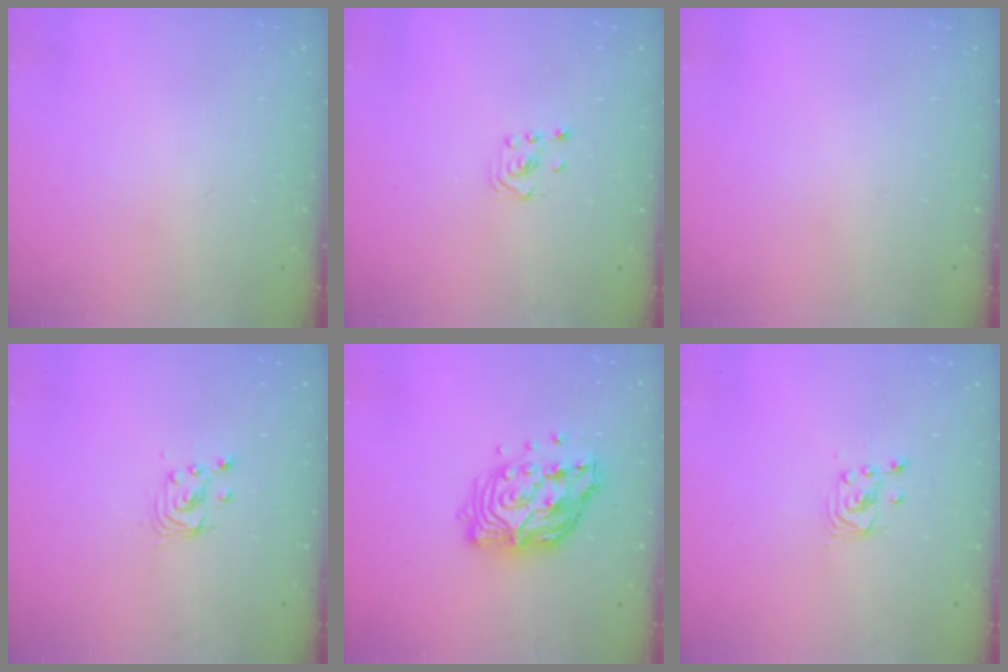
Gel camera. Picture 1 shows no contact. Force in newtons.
{"total": 1.6, "press": 1.4, "slide": 0.9}
{"total": 0.0}
{"total": 2.9, "press": 2.9, "slide": 0.0}
{"total": 14.1, "press": 14.0, "slide": 1.3}
{"total": 2.2, "press": 2.2, "slide": 0.2}